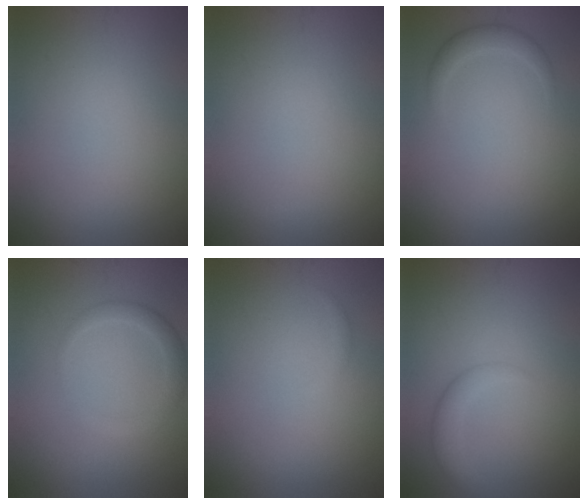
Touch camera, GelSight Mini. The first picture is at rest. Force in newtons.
{"total": 0.0}
{"total": 1.6, "press": 1.6, "slide": 0.1}
{"total": 2.0, "press": 2.0, "slide": 0.2}
{"total": 0.5, "press": 0.5, "slide": 0.0}
{"total": 2.4, "press": 2.4, "slide": 0.3}